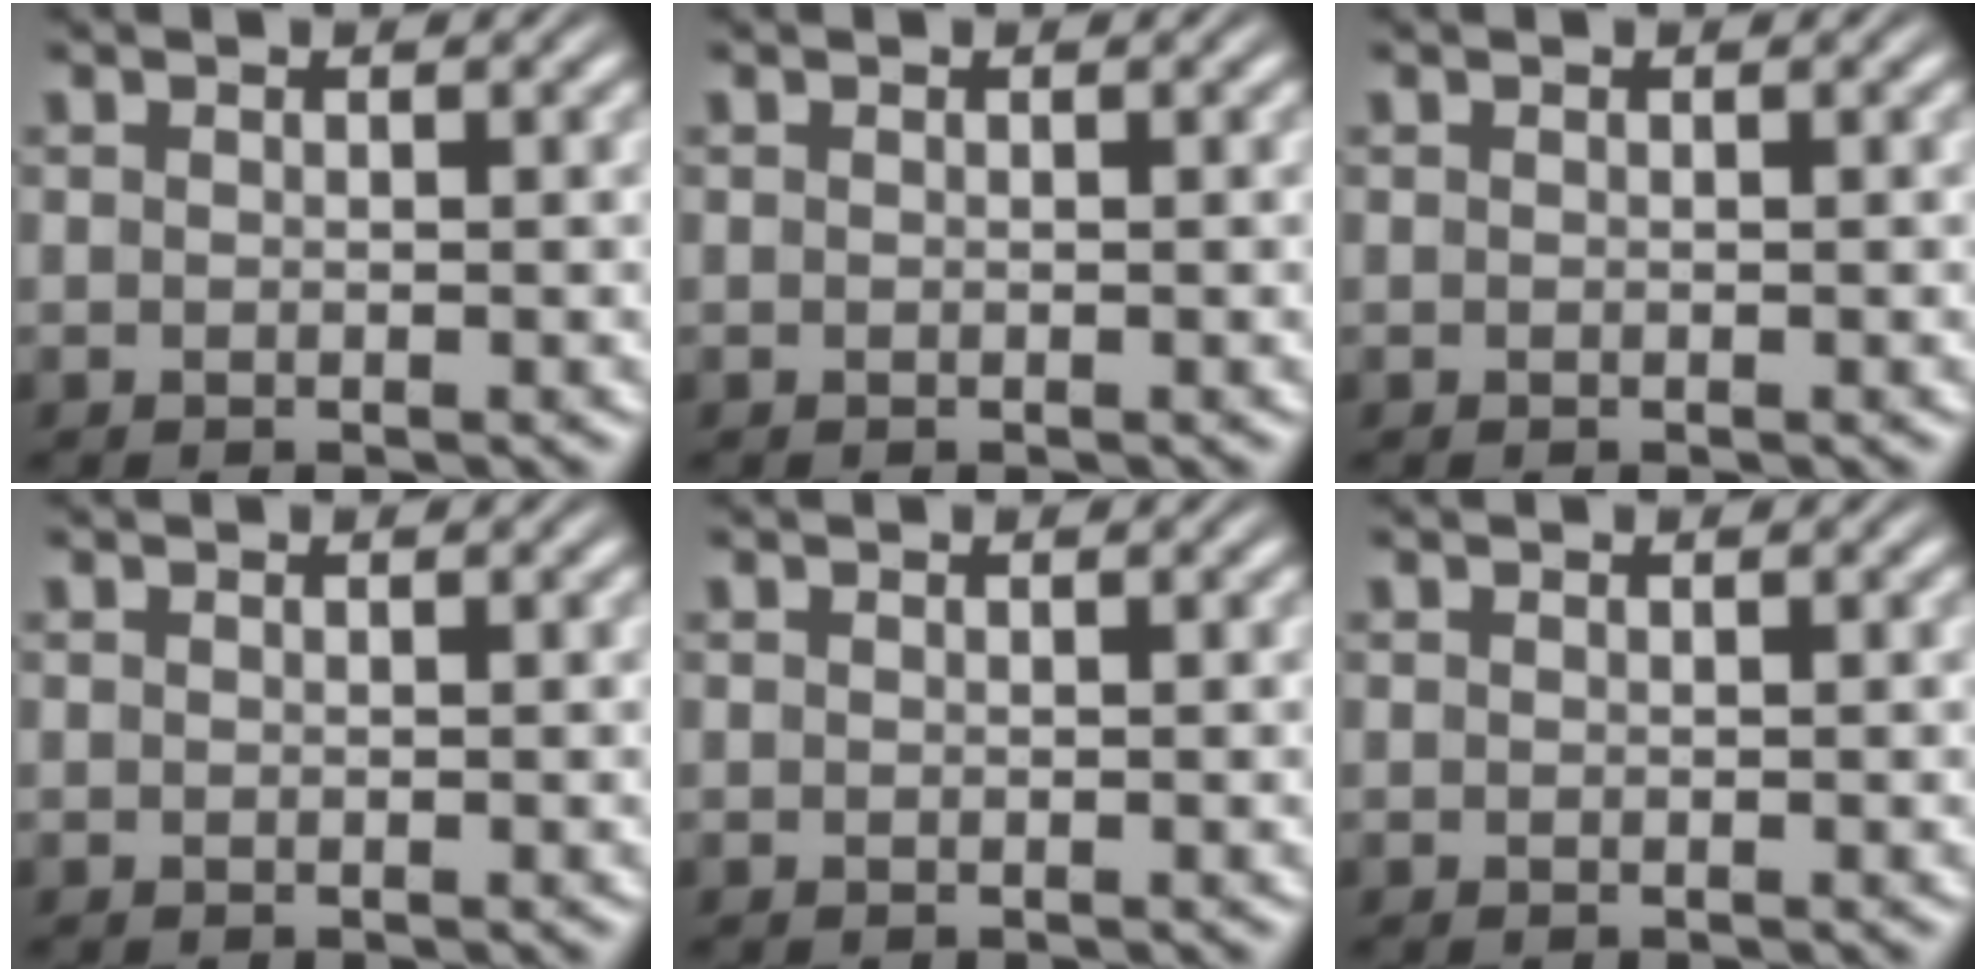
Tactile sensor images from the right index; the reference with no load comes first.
{"total": 0.0}
{"total": 0.0}
{"total": 0.0}
{"total": 0.0}
{"total": 0.0}